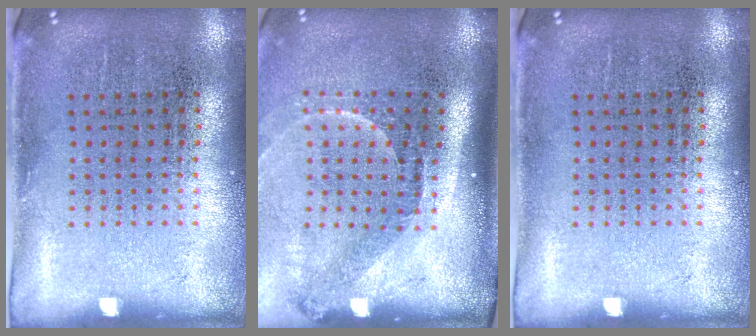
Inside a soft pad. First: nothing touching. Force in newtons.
{"total": 2.2, "press": 1.5, "slide": 1.6}
{"total": 0.0}